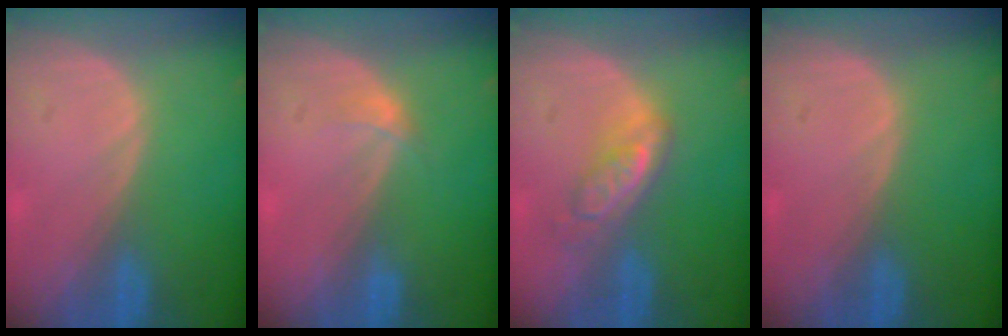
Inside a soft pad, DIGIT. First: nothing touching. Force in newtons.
{"total": 1.2, "press": 1.2, "slide": 0.1}
{"total": 5.2, "press": 4.6, "slide": 2.4}
{"total": 0.0}